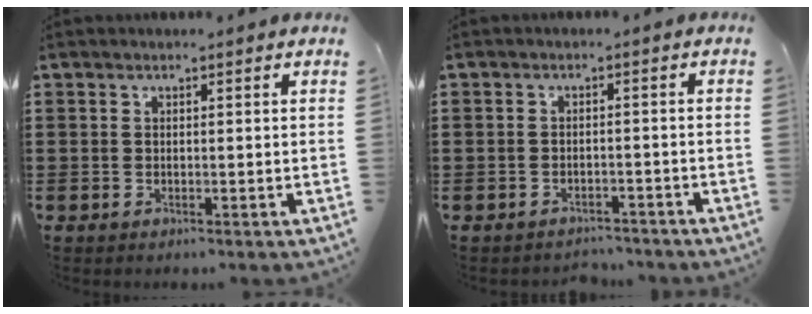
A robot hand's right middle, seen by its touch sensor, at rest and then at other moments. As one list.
[{"total": 2.1, "force": [-2.0, 0.4, -0.4], "torque": [-0.002, 0.000, -0.048]}]